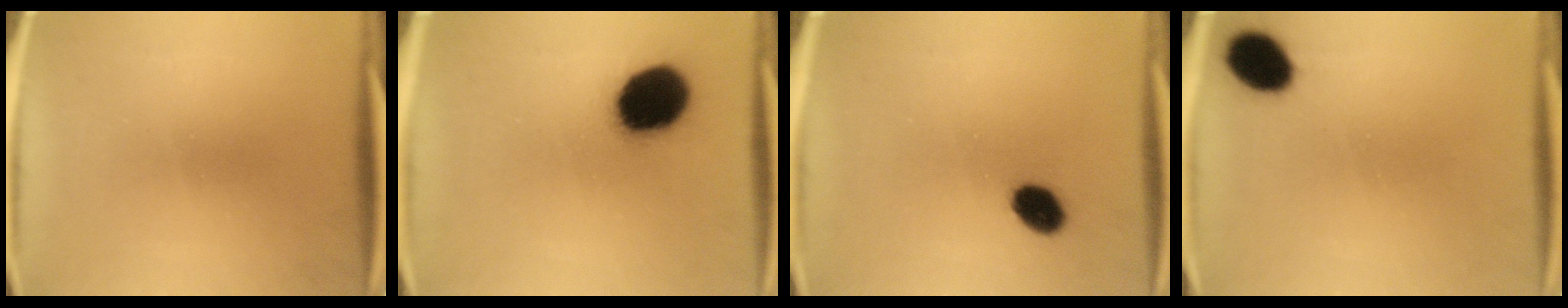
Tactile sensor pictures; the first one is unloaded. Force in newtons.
{"total": 18.3}
{"total": 5.8}
{"total": 8.6}